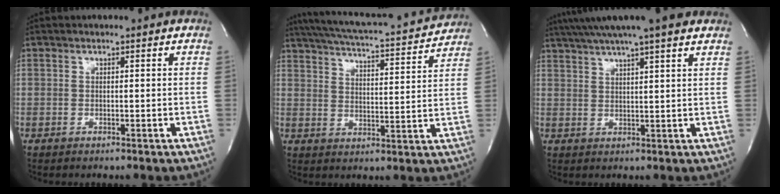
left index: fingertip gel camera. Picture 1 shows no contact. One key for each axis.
{"total": 17.5, "fx": 15.9, "fy": 1.8, "fz": 7.0, "tx": -0.122, "ty": 0.000, "tz": 0.221}
{"total": 13.6, "fx": 10.9, "fy": 0.8, "fz": 8.1, "tx": -0.141, "ty": 0.033, "tz": 0.154}